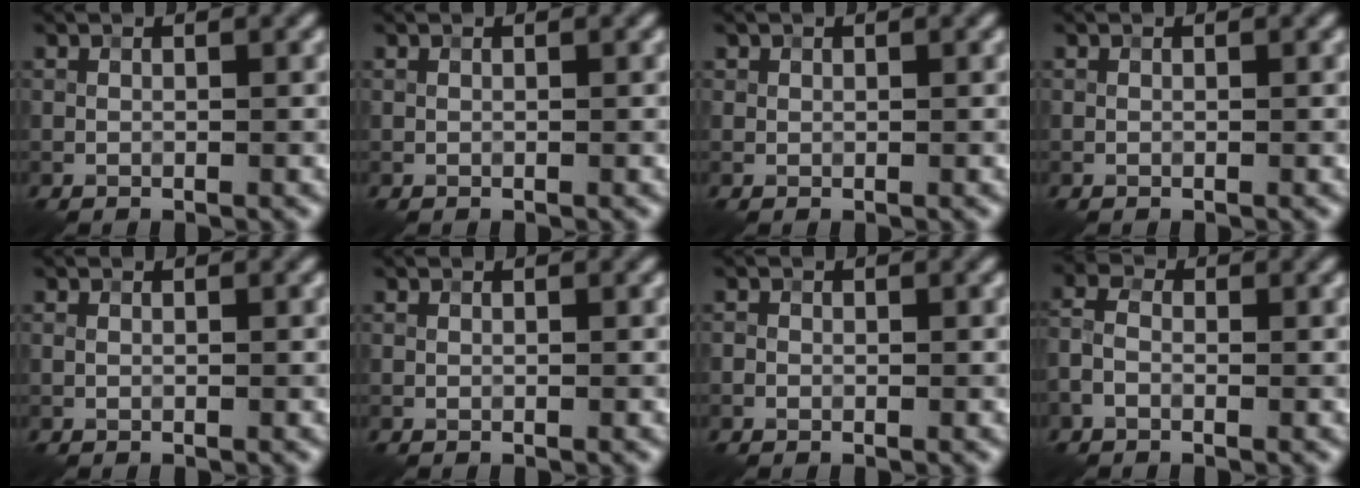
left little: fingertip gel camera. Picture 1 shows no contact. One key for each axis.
{"total": 0.0}
{"total": 0.5, "fx": 0.3, "fy": 0.5, "fz": 0.0, "tx": 0.006, "ty": -0.001, "tz": 0.005}
{"total": 0.0}
{"total": 0.0}
{"total": 0.0}
{"total": 0.5, "fx": -0.3, "fy": 0.5, "fz": 0.1, "tx": 0.000, "ty": -0.001, "tz": -0.006}
{"total": 2.3, "fx": -0.9, "fy": 1.4, "fz": 1.5, "tx": -0.036, "ty": 0.007, "tz": -0.030}